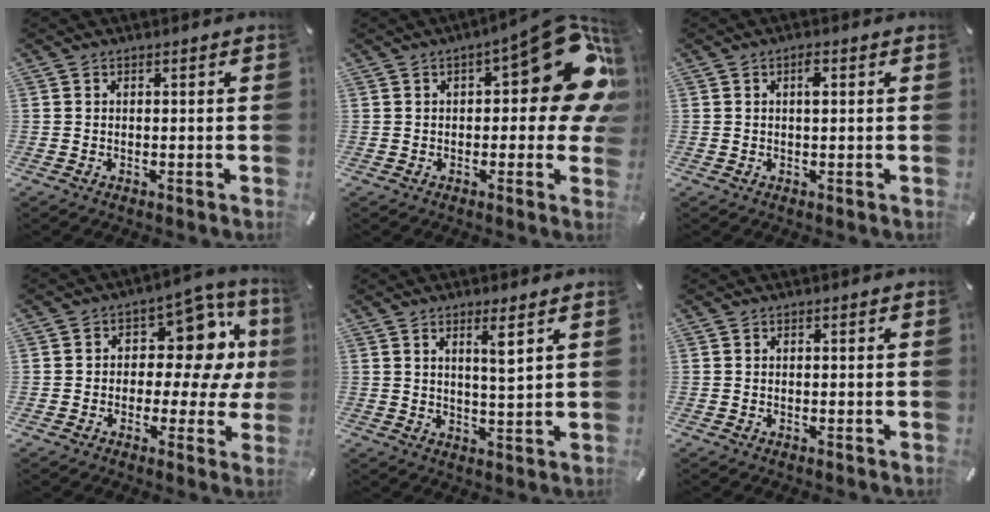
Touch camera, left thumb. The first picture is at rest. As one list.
[{"total": 19.5, "force": [6.0, 8.0, 16.7], "torque": [-0.195, -0.044, 0.093]}, {"total": 2.3, "force": [0.6, 0.8, 2.1], "torque": [-0.036, 0.003, 0.006]}, {"total": 14.8, "force": [3.2, 9.1, 11.1], "torque": [-0.141, -0.026, 0.052]}, {"total": 5.3, "force": [2.8, 0.1, 4.5], "torque": [-0.080, -0.014, 0.040]}, {"total": 0.0}]